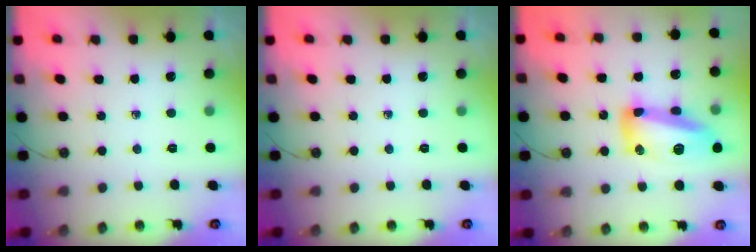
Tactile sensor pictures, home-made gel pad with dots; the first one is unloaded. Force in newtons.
{"total": 0.0}
{"total": 15.6, "press": 15.5, "slide": 1.3}